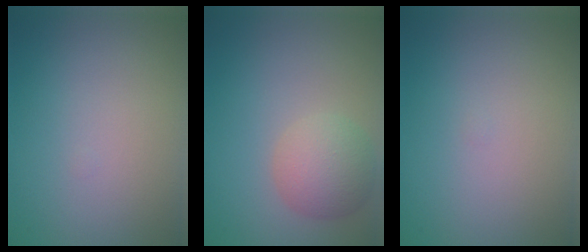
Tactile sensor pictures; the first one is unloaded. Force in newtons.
{"total": 3.8, "press": 3.8, "slide": 0.2}
{"total": 0.0}